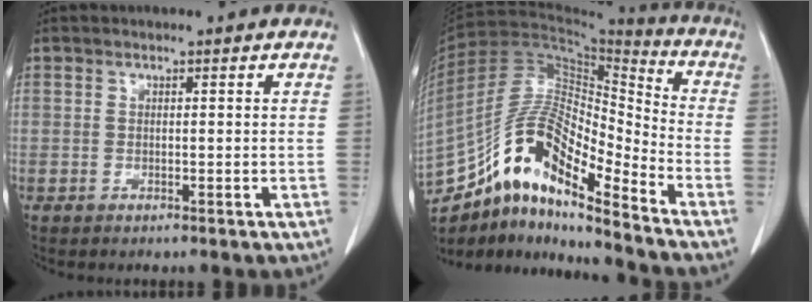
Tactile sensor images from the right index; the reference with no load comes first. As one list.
[{"total": 17.4, "force": [-12.1, 3.5, 12.1], "torque": [-0.222, 0.033, -0.212]}]